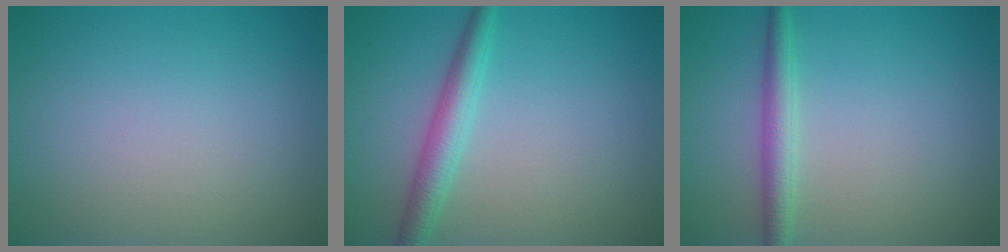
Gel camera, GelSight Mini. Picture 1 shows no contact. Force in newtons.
{"total": 2.9, "press": 2.9, "slide": 0.0}
{"total": 2.4, "press": 2.4, "slide": 0.0}